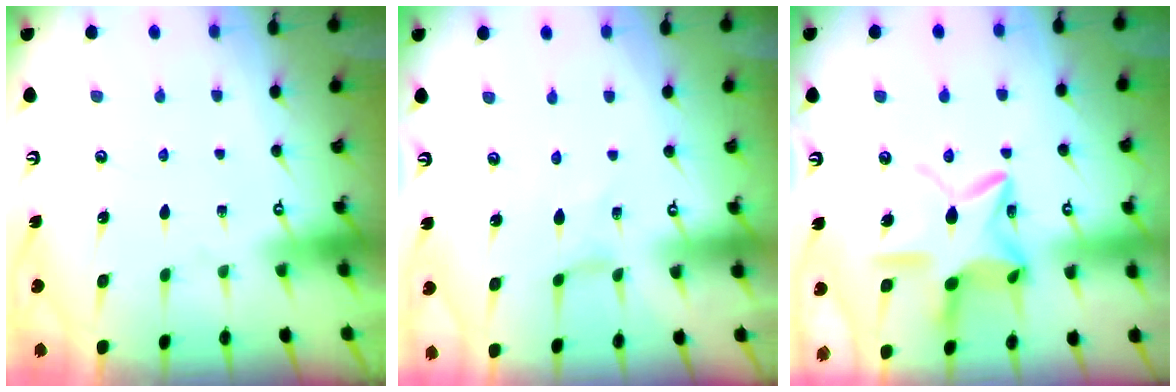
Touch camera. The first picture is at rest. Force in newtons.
{"total": 0.0}
{"total": 16.3, "press": 16.2, "slide": 1.2}